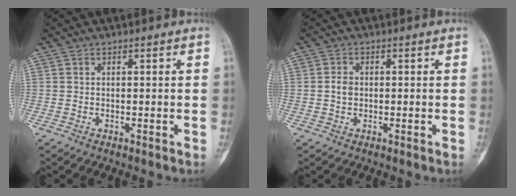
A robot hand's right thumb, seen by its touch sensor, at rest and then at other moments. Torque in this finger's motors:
{"motor_torque": [-0.29, 0.29, 0.22, -0.23, -0.01]}